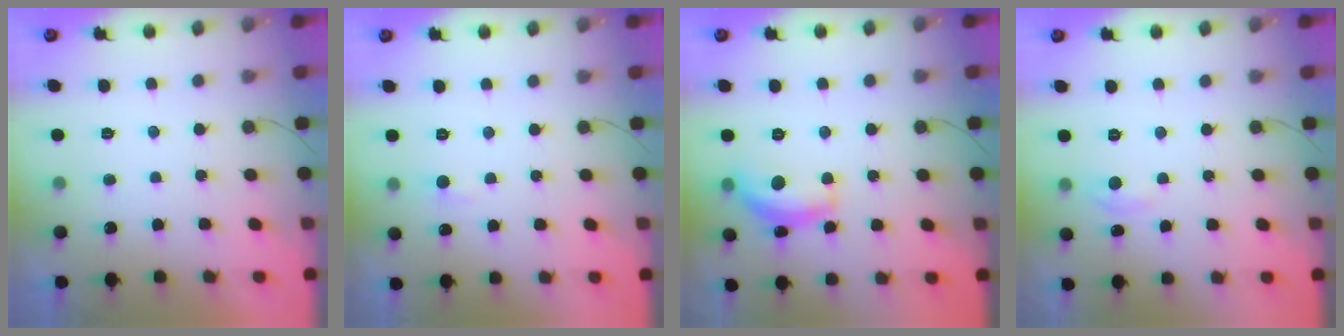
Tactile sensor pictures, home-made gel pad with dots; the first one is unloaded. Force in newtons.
{"total": 4.2, "press": 4.2, "slide": 0.6}
{"total": 12.7, "press": 12.7, "slide": 0.7}
{"total": 2.8, "press": 2.8, "slide": 0.4}